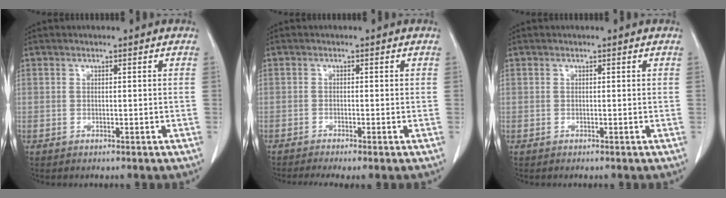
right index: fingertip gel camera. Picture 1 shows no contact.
{"total": 3.4, "force": [-2.5, 0.3, 2.3], "torque": [-0.037, -0.008, -0.041]}
{"total": 0.0}